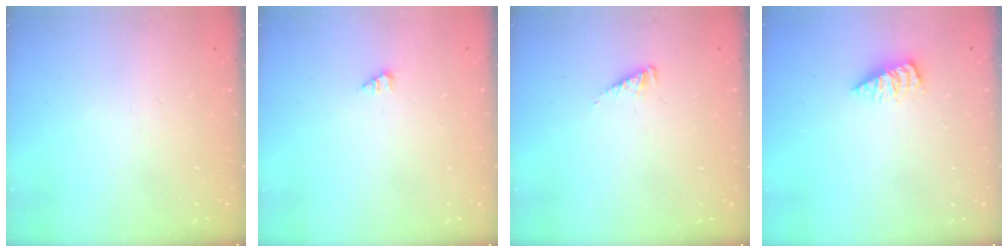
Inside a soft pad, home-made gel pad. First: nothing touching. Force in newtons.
{"total": 1.0, "press": 1.0, "slide": 0.2}
{"total": 2.5, "press": 2.4, "slide": 0.4}
{"total": 2.8, "press": 2.8, "slide": 0.4}